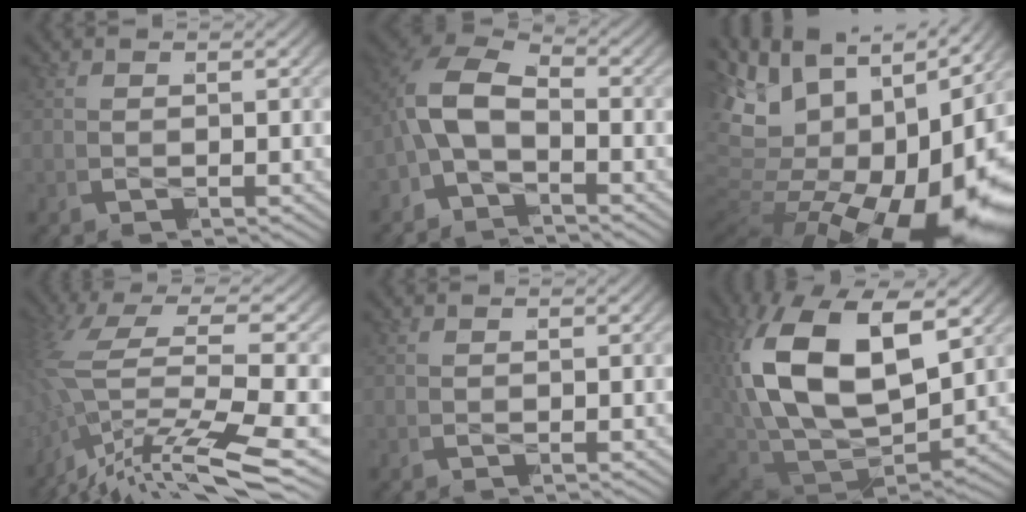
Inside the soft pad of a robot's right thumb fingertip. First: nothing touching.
{"total": 8.2, "force": [-1.4, 5.9, 5.5], "torque": [-0.120, -0.009, -0.038]}
{"total": 20.7, "force": [-0.8, 14.0, 15.2], "torque": [-0.292, -0.035, 0.002]}
{"total": 7.1, "force": [-2.2, 2.7, 6.2], "torque": [-0.151, -0.011, -0.022]}
{"total": 0.0}
{"total": 15.7, "force": [0.9, 10.8, 11.4], "torque": [-0.276, -0.036, 0.030]}